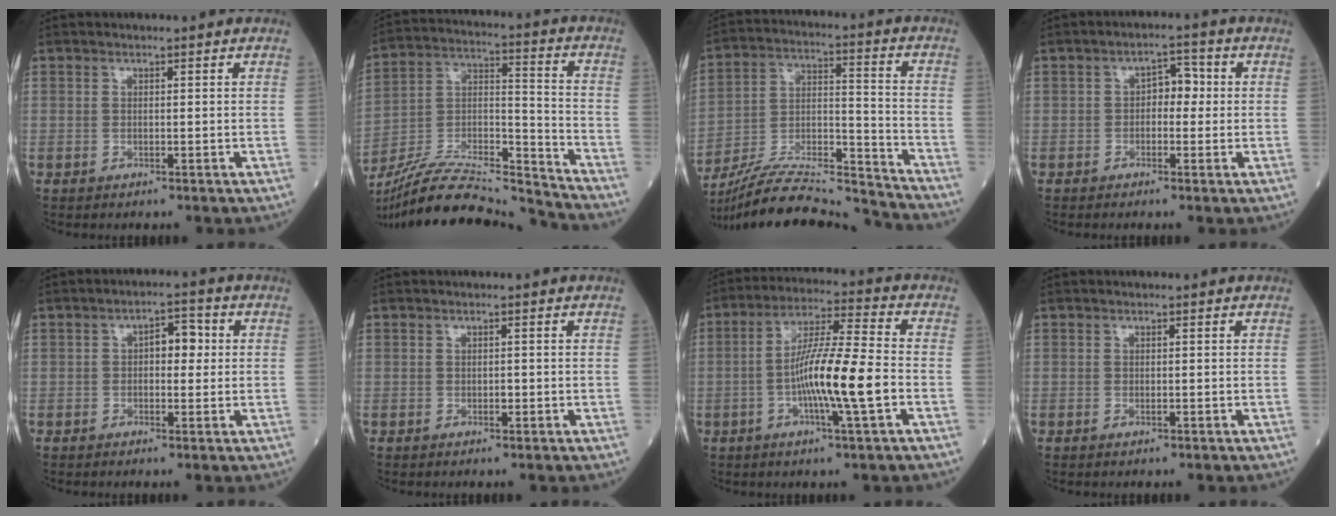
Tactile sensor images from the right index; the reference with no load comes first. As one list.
[{"total": 20.7, "force": [-19.8, 0.6, 6.1], "torque": [-0.133, 0.013, -0.338]}, {"total": 20.3, "force": [-19.5, 0.4, 5.8], "torque": [-0.132, 0.008, -0.323]}, {"total": 3.7, "force": [0.0, 2.2, 3.0], "torque": [-0.038, 0.017, -0.005]}, {"total": 4.4, "force": [0.5, 2.2, 3.7], "torque": [-0.053, 0.018, 0.006]}, {"total": 0.7, "force": [-0.2, 0.3, 0.6], "torque": [-0.008, 0.001, -0.004]}, {"total": 11.8, "force": [-2.8, 0.0, 11.4], "torque": [-0.209, 0.001, -0.058]}, {"total": 0.6, "force": [-0.2, 0.2, 0.5], "torque": [-0.012, -0.002, -0.003]}]